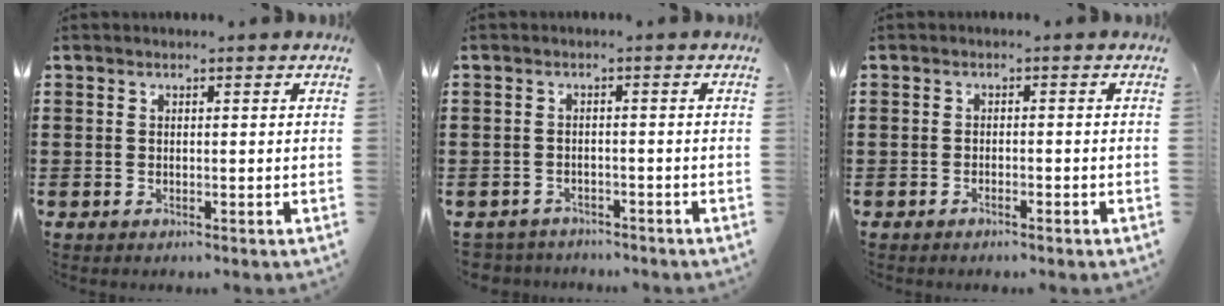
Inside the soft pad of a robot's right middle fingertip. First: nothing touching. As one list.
[{"total": 2.1, "force": [-2.0, 0.4, -0.3], "torque": [-0.003, -0.001, -0.047]}, {"total": 1.0, "force": [-0.9, 0.0, 0.4], "torque": [-0.010, -0.002, -0.018]}]